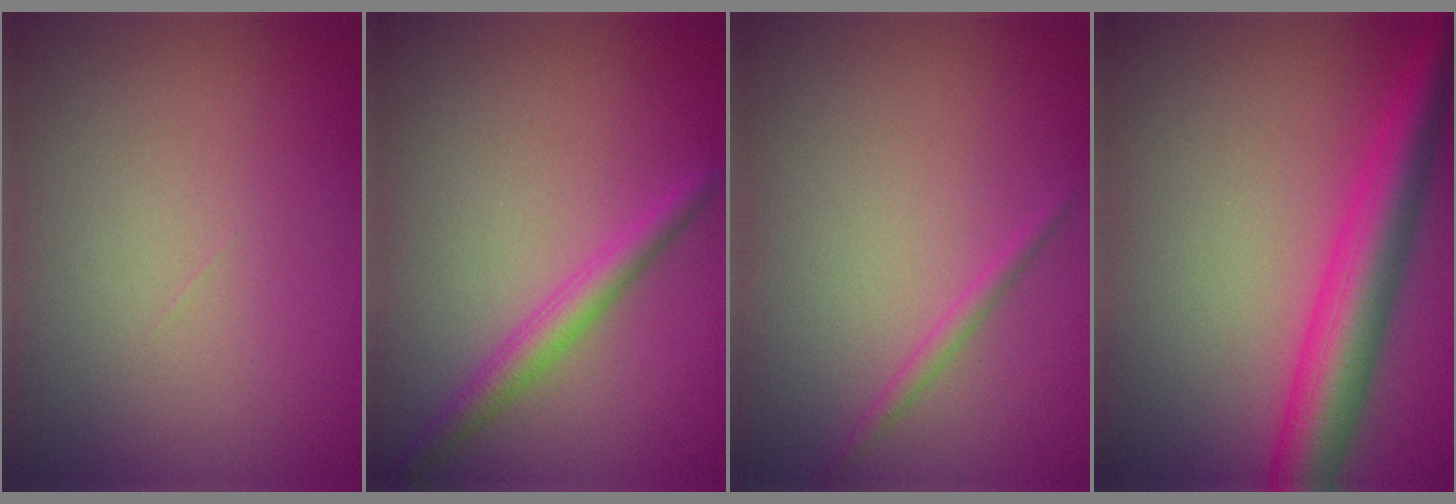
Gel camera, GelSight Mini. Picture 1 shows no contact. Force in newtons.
{"total": 2.3, "press": 2.3, "slide": 0.0}
{"total": 1.0, "press": 1.0, "slide": 0.0}
{"total": 6.2, "press": 6.2, "slide": 0.1}